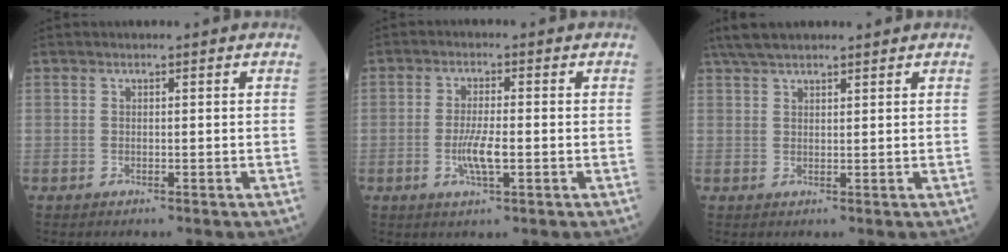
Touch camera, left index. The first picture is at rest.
{"total": 4.6, "force": [-1.1, 0.8, 4.4], "torque": [-0.091, -0.005, -0.020]}
{"total": 6.1, "force": [5.2, 1.1, 3.0], "torque": [-0.057, 0.036, 0.096]}